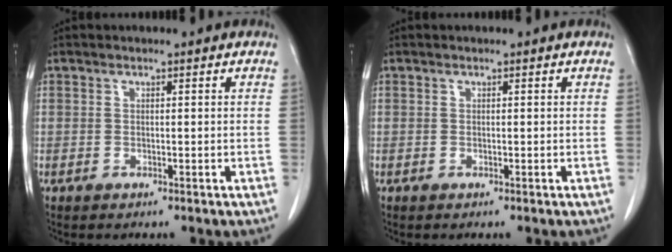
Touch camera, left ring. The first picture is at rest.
{"total": 0.0}